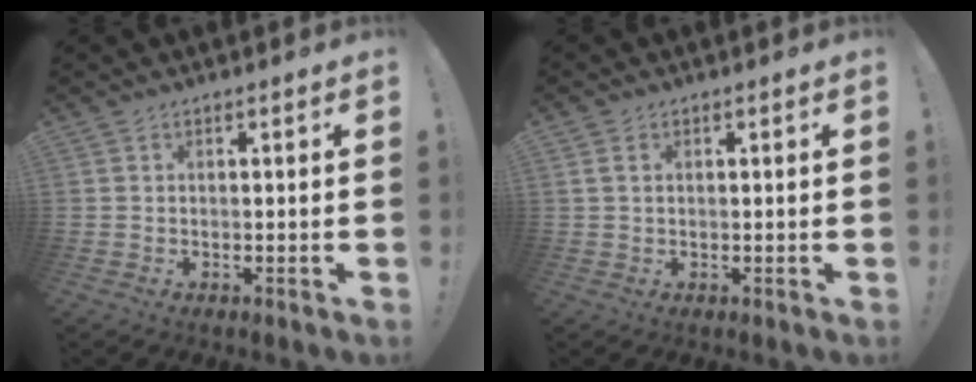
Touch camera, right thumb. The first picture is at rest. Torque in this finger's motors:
{"motor_torque": [-0.10, -0.01, -0.16, 0.06, 0.08]}